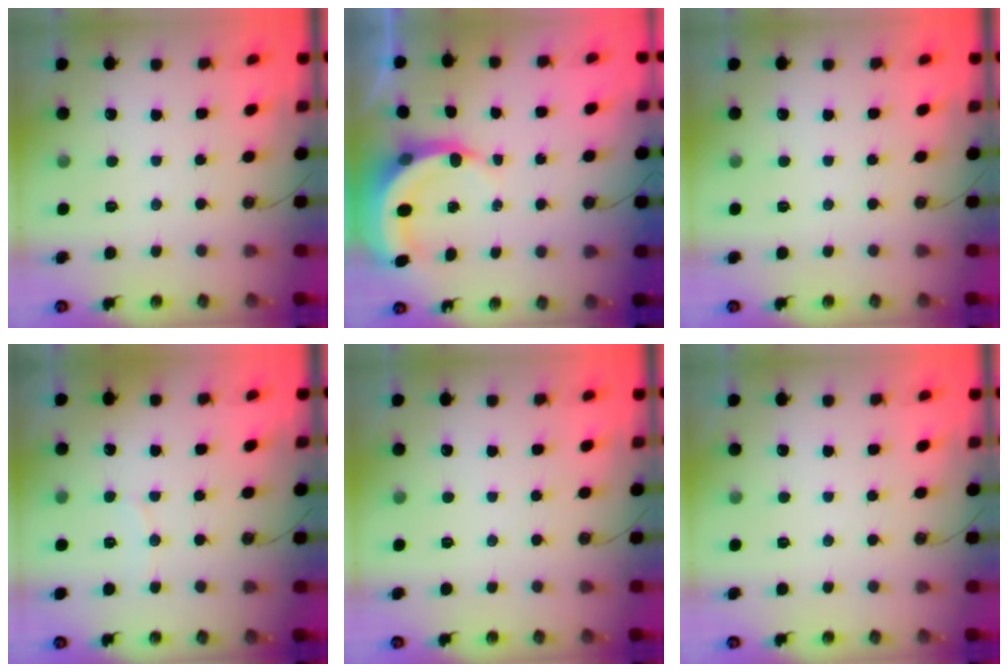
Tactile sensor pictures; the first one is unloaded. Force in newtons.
{"total": 5.9, "press": 5.8, "slide": 1.0}
{"total": 0.0}
{"total": 4.4, "press": 4.4, "slide": 0.5}
{"total": 0.0}
{"total": 0.0}